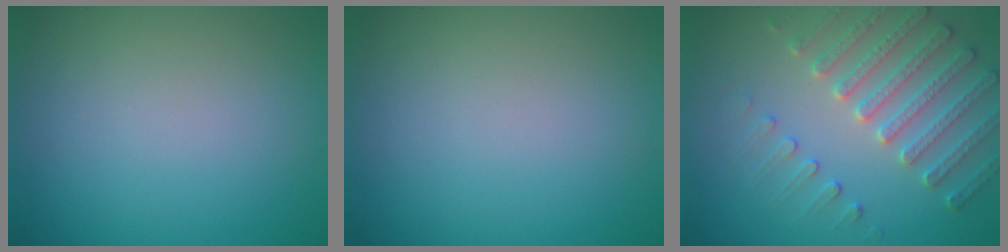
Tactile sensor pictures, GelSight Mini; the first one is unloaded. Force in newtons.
{"total": 0.0}
{"total": 4.1, "press": 4.0, "slide": 0.8}